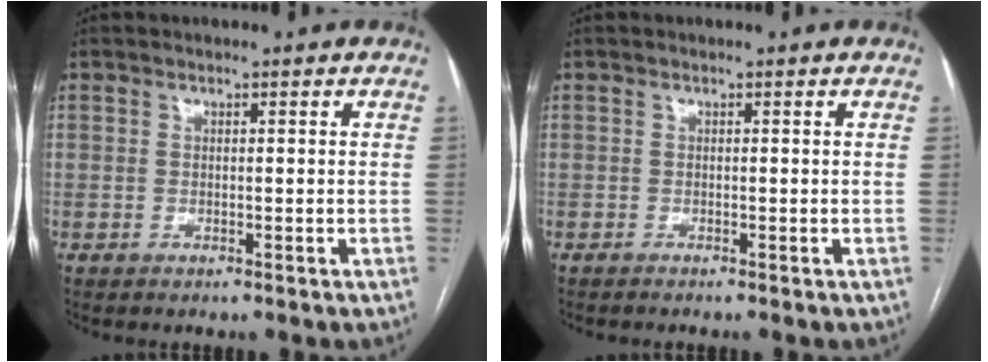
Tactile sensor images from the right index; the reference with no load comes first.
{"total": 0.7, "force": [-0.7, -0.1, 0.2], "torque": [0.000, 0.001, -0.011]}